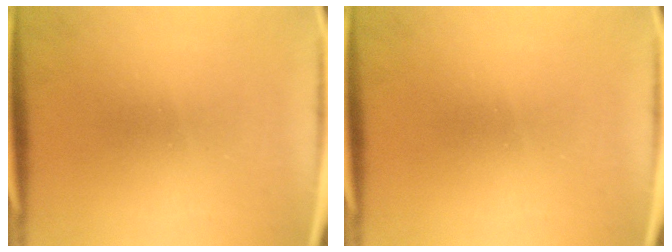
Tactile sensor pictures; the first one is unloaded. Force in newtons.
{"total": 0.0}